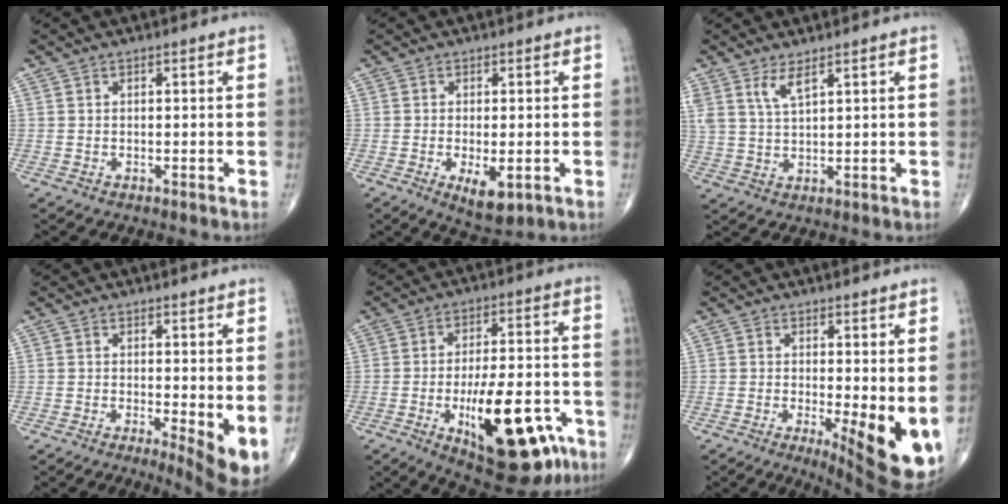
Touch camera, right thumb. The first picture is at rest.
{"total": 5.9, "force": [-1.8, 2.4, 5.0], "torque": [-0.079, -0.013, -0.021]}
{"total": 4.2, "force": [2.7, 1.0, 3.1], "torque": [-0.068, -0.016, 0.060]}
{"total": 6.3, "force": [-0.1, 1.9, 6.1], "torque": [-0.081, -0.015, 0.002]}
{"total": 20.8, "force": [-8.2, 8.4, 17.2], "torque": [-0.221, 0.027, -0.105]}
{"total": 13.0, "force": [-1.1, 4.4, 12.2], "torque": [-0.161, -0.028, -0.004]}